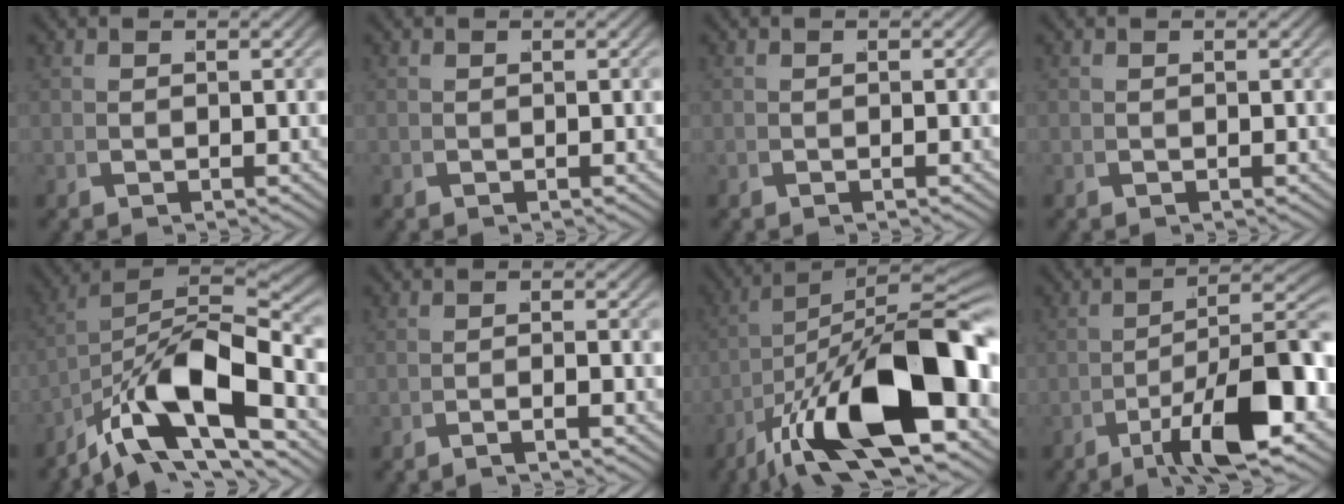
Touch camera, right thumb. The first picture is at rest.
{"total": 0.0}
{"total": 0.0}
{"total": 0.0}
{"total": 13.0, "force": [-2.6, 7.1, 10.5], "torque": [-0.201, -0.033, -0.025]}
{"total": 1.0, "force": [-0.8, -0.3, 0.6], "torque": [-0.010, 0.009, -0.018]}
{"total": 18.7, "force": [-2.1, 9.4, 16.1], "torque": [-0.277, -0.045, -0.007]}
{"total": 11.3, "force": [-1.7, 5.2, 9.9], "torque": [-0.164, -0.025, -0.011]}